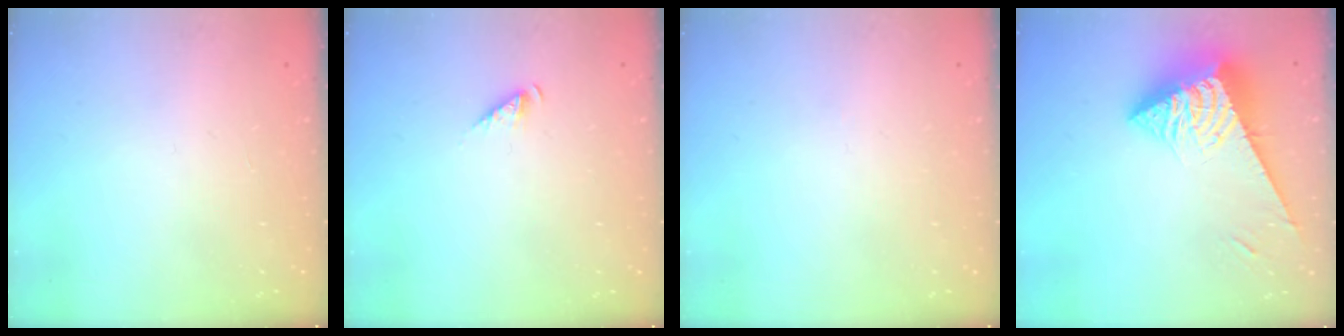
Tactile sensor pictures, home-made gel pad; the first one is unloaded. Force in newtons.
{"total": 2.8, "press": 2.8, "slide": 0.4}
{"total": 0.0}
{"total": 8.1, "press": 8.0, "slide": 1.0}